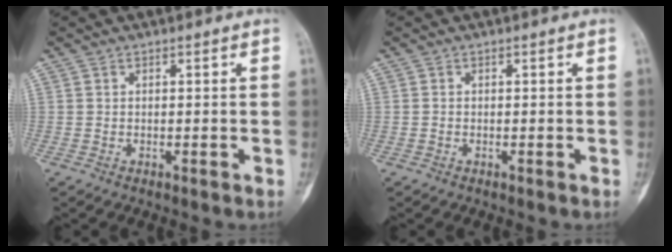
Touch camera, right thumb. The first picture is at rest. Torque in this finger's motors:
{"motor_torque": [0.00, -0.18, -0.42, -0.03, -0.03]}